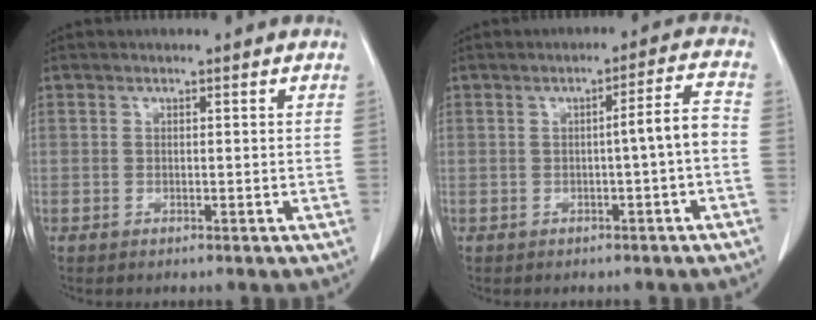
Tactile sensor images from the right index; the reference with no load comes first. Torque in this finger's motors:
{"motor_torque": [0.68, -0.33, 0.32, 0.06]}